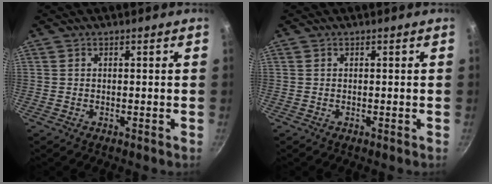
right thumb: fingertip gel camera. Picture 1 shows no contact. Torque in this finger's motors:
{"motor_torque": [-0.02, 0.02, 0.00, 0.00, 0.00]}